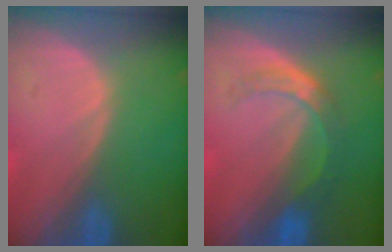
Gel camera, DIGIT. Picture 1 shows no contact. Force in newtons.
{"total": 5.5, "press": 4.9, "slide": 2.3}